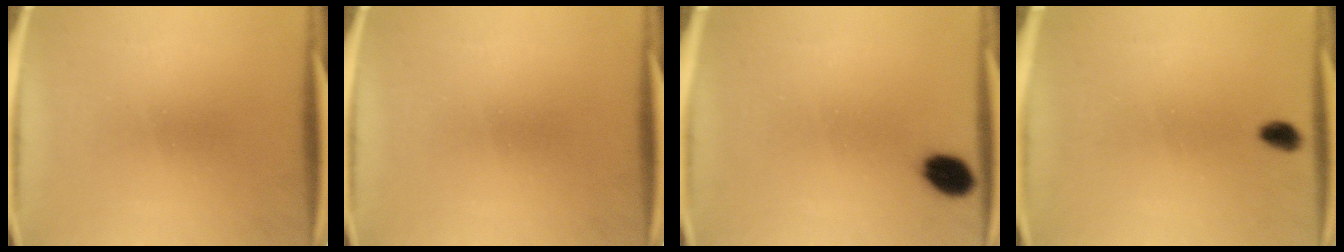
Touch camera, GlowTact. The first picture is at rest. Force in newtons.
{"total": 0.0}
{"total": 5.0}
{"total": 2.1}